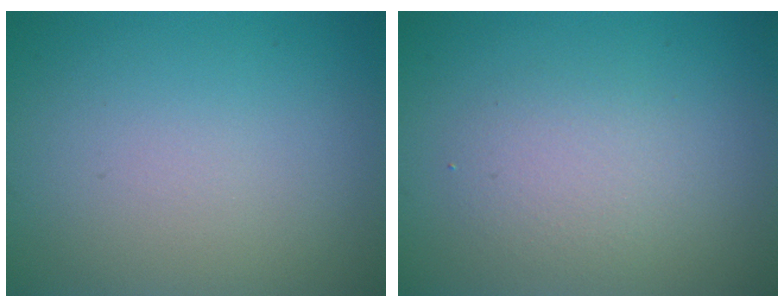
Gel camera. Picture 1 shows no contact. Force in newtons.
{"total": 2.4, "press": 2.4, "slide": 0.1}